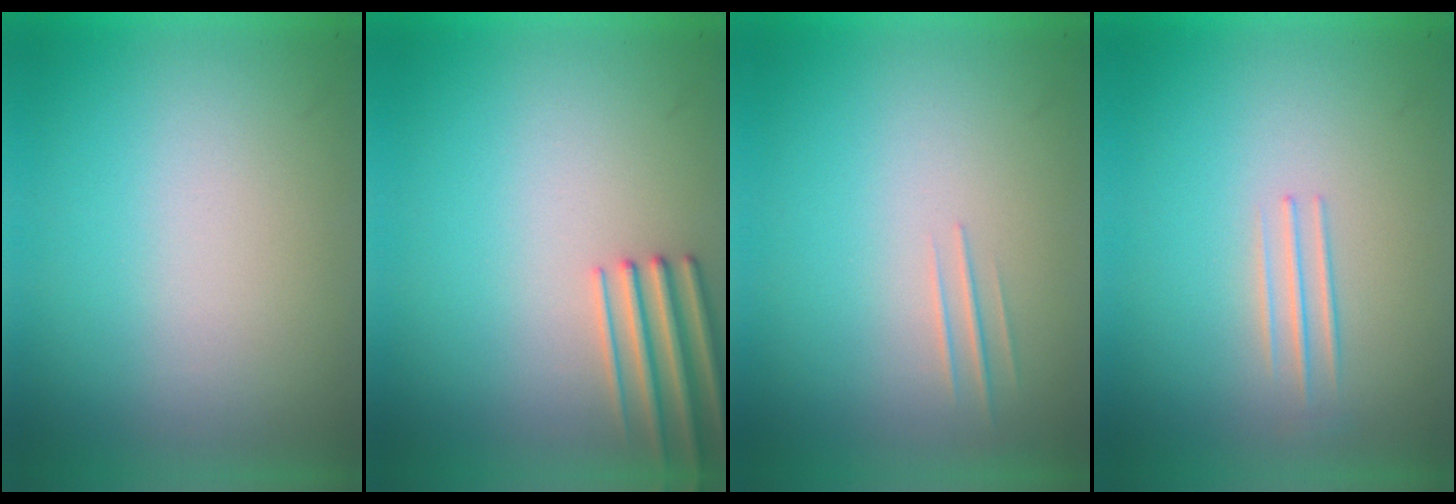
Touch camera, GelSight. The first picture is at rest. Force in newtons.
{"total": 2.0}
{"total": 1.2}
{"total": 1.4}